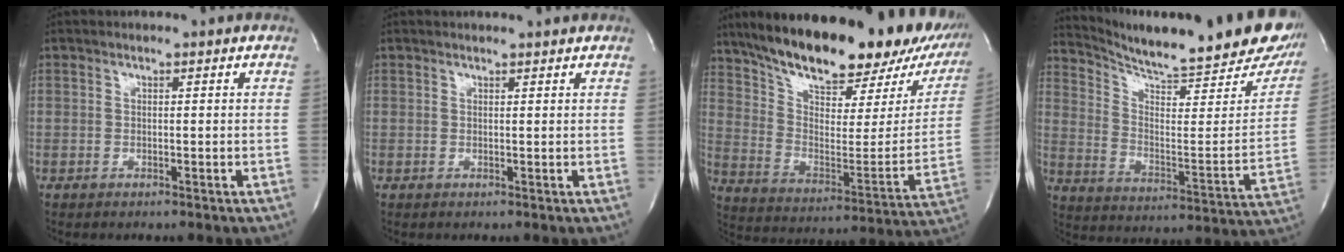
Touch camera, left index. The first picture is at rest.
{"total": 2.9, "force": [2.8, -0.1, 0.7], "torque": [-0.012, 0.010, 0.031]}
{"total": 30.5, "force": [23.2, 10.1, 17.0], "torque": [-0.286, -0.004, 0.327]}
{"total": 28.0, "force": [23.8, 3.5, 14.4], "torque": [-0.229, -0.076, 0.317]}